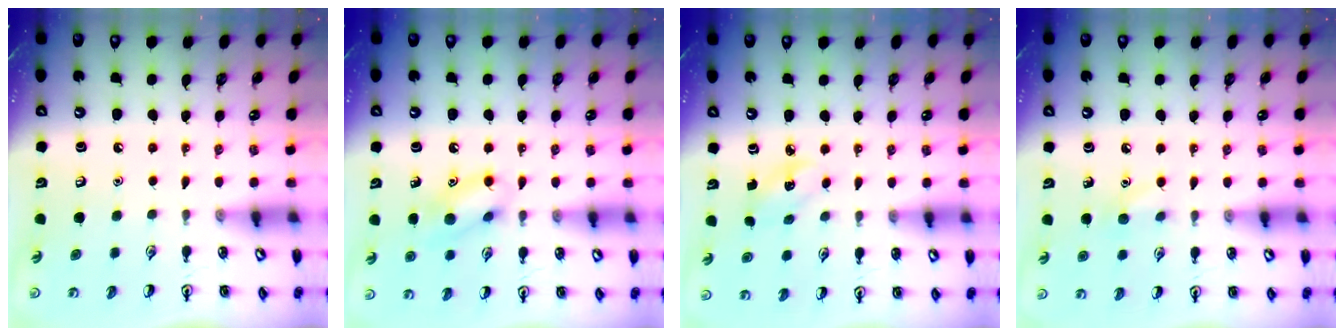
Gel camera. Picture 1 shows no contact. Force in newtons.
{"total": 10.9, "press": 10.7, "slide": 1.8}
{"total": 2.7, "press": 2.6, "slide": 0.9}
{"total": 6.2, "press": 6.0, "slide": 1.7}